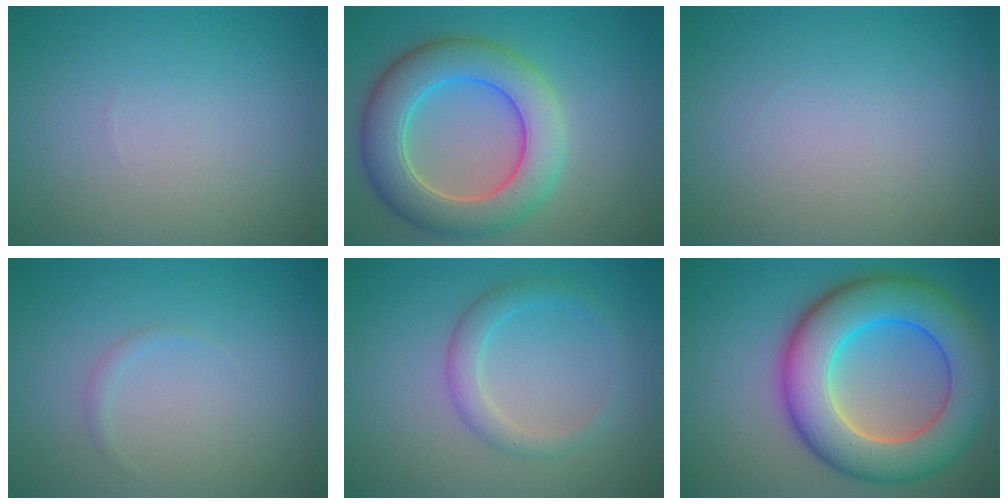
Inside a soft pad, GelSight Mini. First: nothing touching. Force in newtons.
{"total": 7.9, "press": 7.9, "slide": 0.4}
{"total": 0.0}
{"total": 0.6, "press": 0.6, "slide": 0.1}
{"total": 2.4, "press": 2.3, "slide": 0.2}
{"total": 11.2, "press": 11.2, "slide": 0.5}